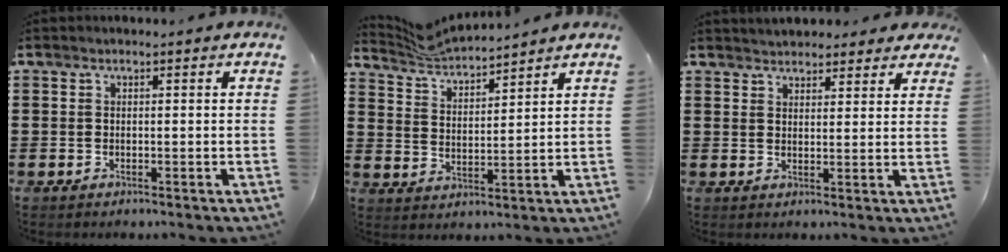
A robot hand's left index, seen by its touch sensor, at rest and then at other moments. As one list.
[{"total": 4.9, "force": [4.9, 0.1, 0.5], "torque": [-0.031, -0.023, 0.087]}, {"total": 3.3, "force": [3.2, 0.7, 0.2], "torque": [-0.014, -0.004, 0.061]}]